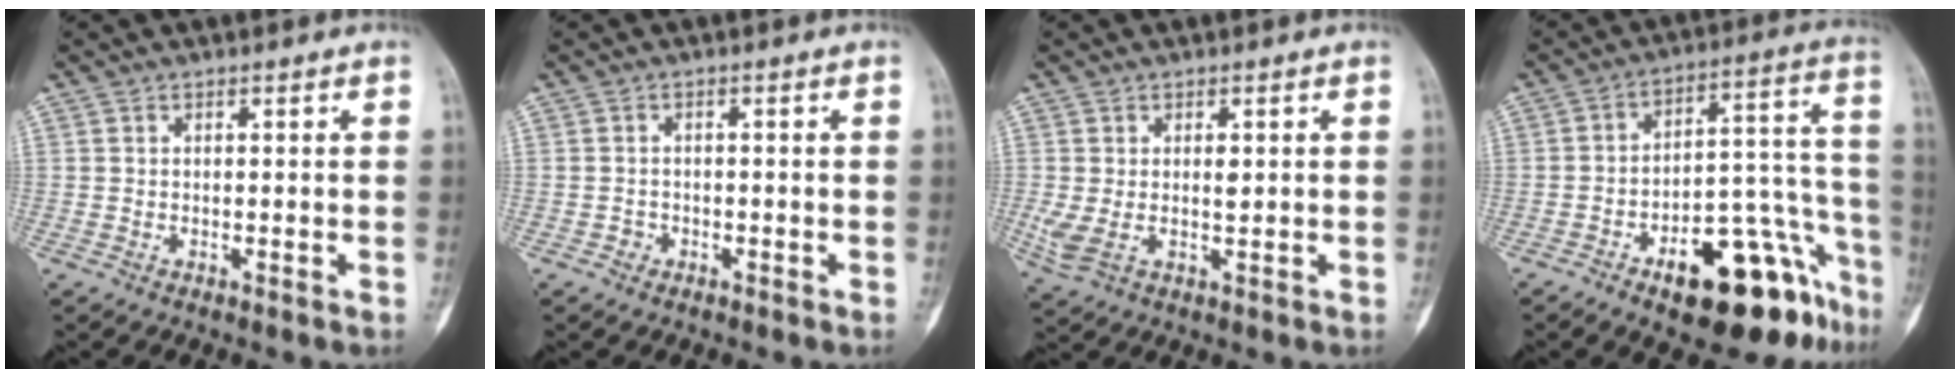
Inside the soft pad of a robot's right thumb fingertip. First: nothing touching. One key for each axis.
{"total": 1.2, "fx": -0.7, "fy": 1.0, "fz": 0.2, "tx": 0.004, "ty": 0.006, "tz": -0.017}
{"total": 5.1, "fx": 0.3, "fy": 2.7, "fz": 4.3, "tx": -0.096, "ty": 0.004, "tz": 0.013}
{"total": 20.3, "fx": -12.1, "fy": 8.3, "fz": 14.1, "tx": -0.107, "ty": 0.114, "tz": -0.170}